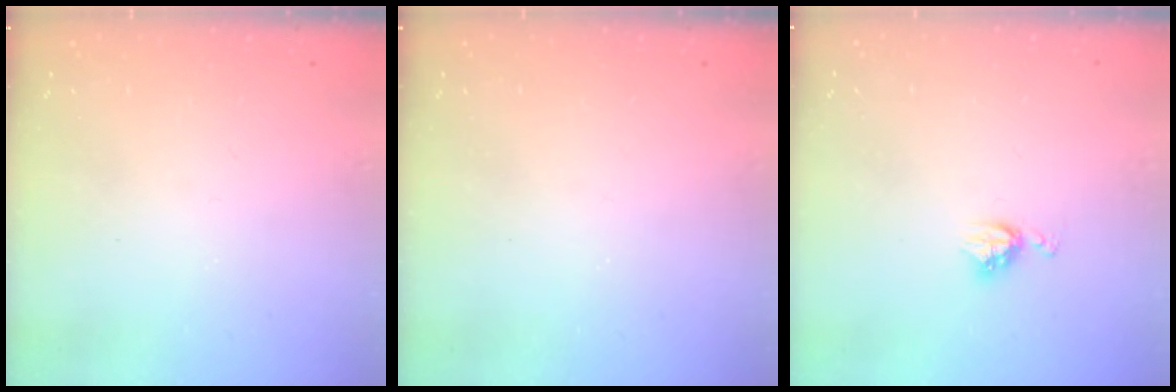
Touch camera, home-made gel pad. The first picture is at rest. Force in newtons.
{"total": 0.0}
{"total": 4.6, "press": 4.6, "slide": 0.4}